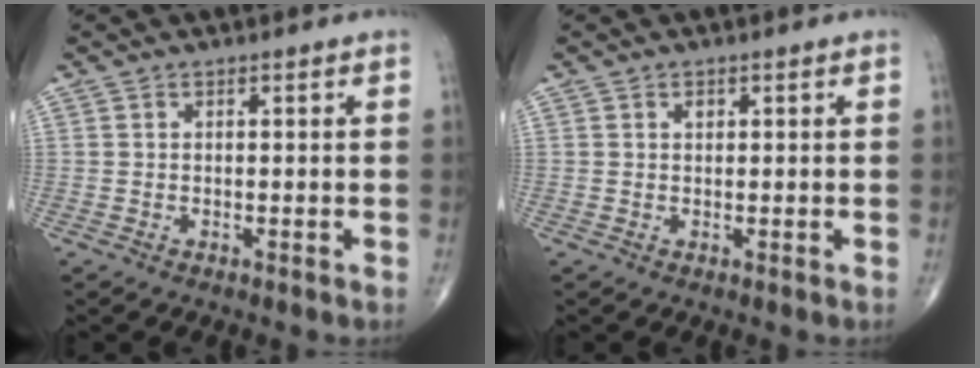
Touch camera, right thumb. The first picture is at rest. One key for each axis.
{"total": 0.9, "fx": 0.4, "fy": 0.7, "fz": 0.5, "tx": -0.004, "ty": 0.000, "tz": 0.006}